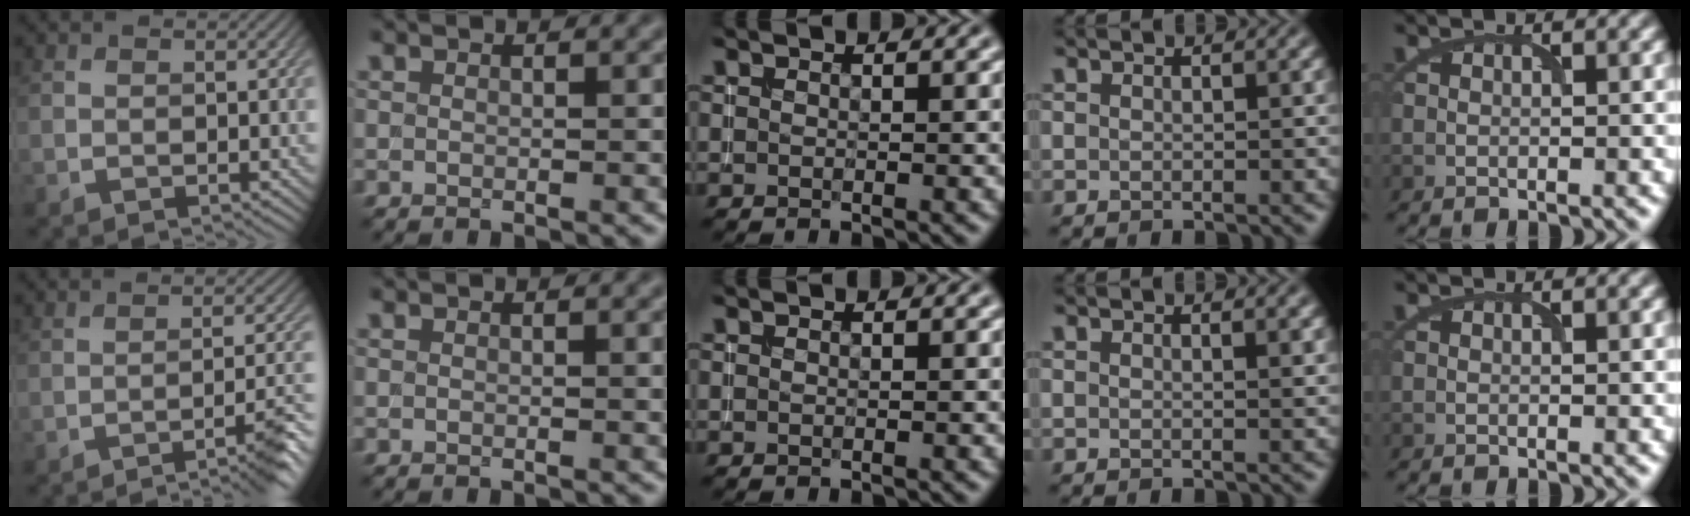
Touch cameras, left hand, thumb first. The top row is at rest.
{"thumb": {"total": 6.8, "force": [-4.2, 0.8, 5.3], "torque": [-0.070, 0.007, -0.066]}, "index": {"total": 1.3, "force": [0.1, 0.4, 1.2], "torque": [-0.015, -0.001, -0.001]}, "ring": {"total": 1.1, "force": [0.6, 0.4, 0.9], "torque": [-0.006, 0.003, 0.007]}}